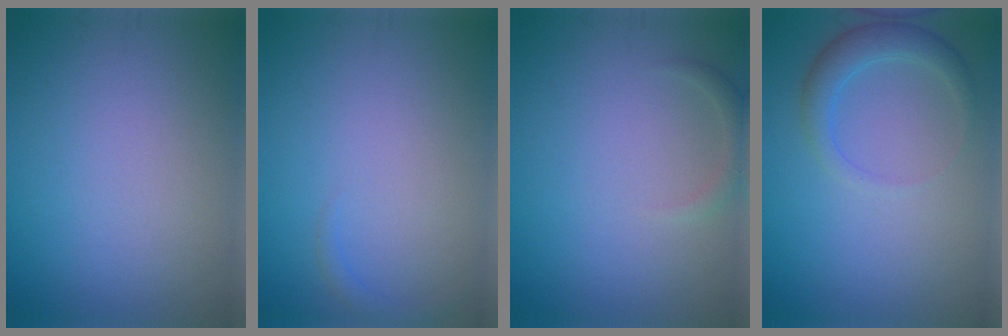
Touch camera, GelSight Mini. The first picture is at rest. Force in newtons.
{"total": 0.8, "press": 0.8, "slide": 0.1}
{"total": 1.2, "press": 1.2, "slide": 0.2}
{"total": 2.6, "press": 2.6, "slide": 0.0}